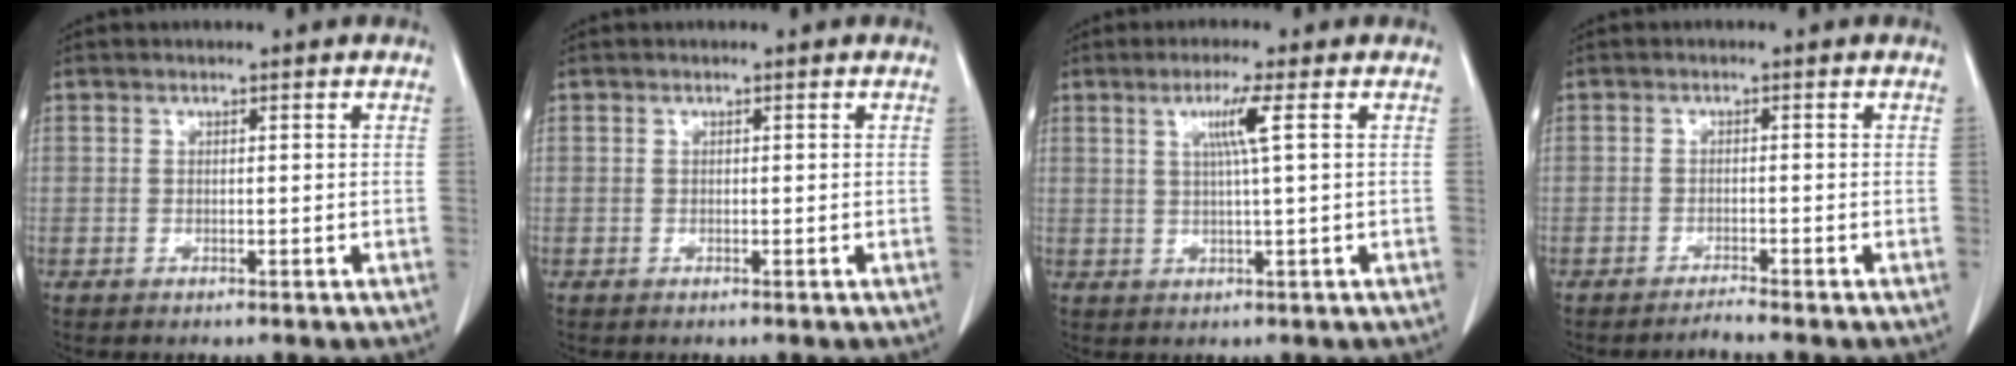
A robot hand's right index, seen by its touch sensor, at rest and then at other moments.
{"total": 0.0}
{"total": 4.2, "force": [1.3, -0.9, 3.8], "torque": [-0.075, -0.001, 0.025]}
{"total": 1.5, "force": [-1.4, -0.6, 0.2], "torque": [-0.002, -0.003, -0.024]}